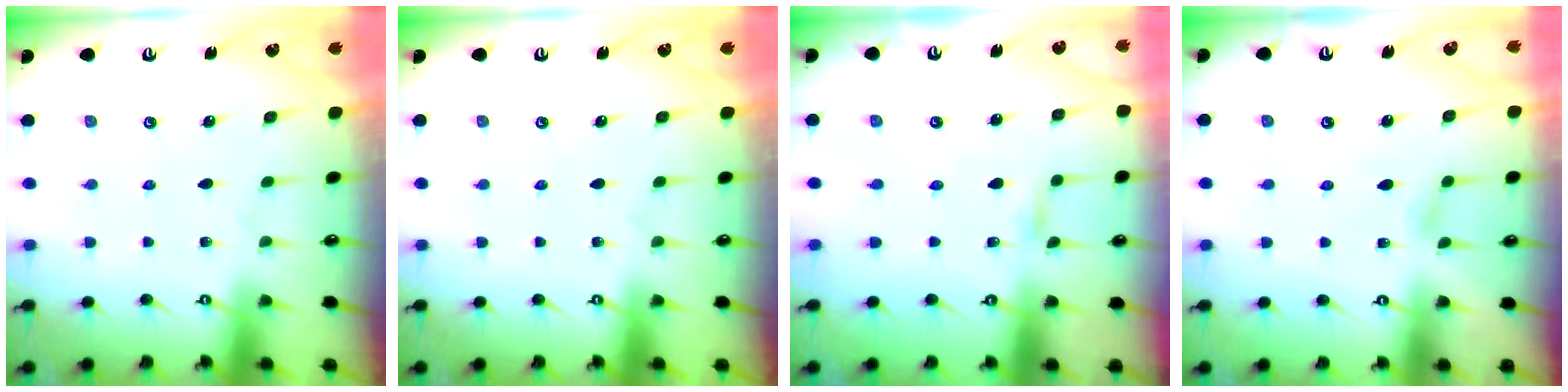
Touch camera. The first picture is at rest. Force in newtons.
{"total": 0.0}
{"total": 2.7, "press": 2.7, "slide": 0.2}
{"total": 5.0, "press": 5.0, "slide": 0.5}